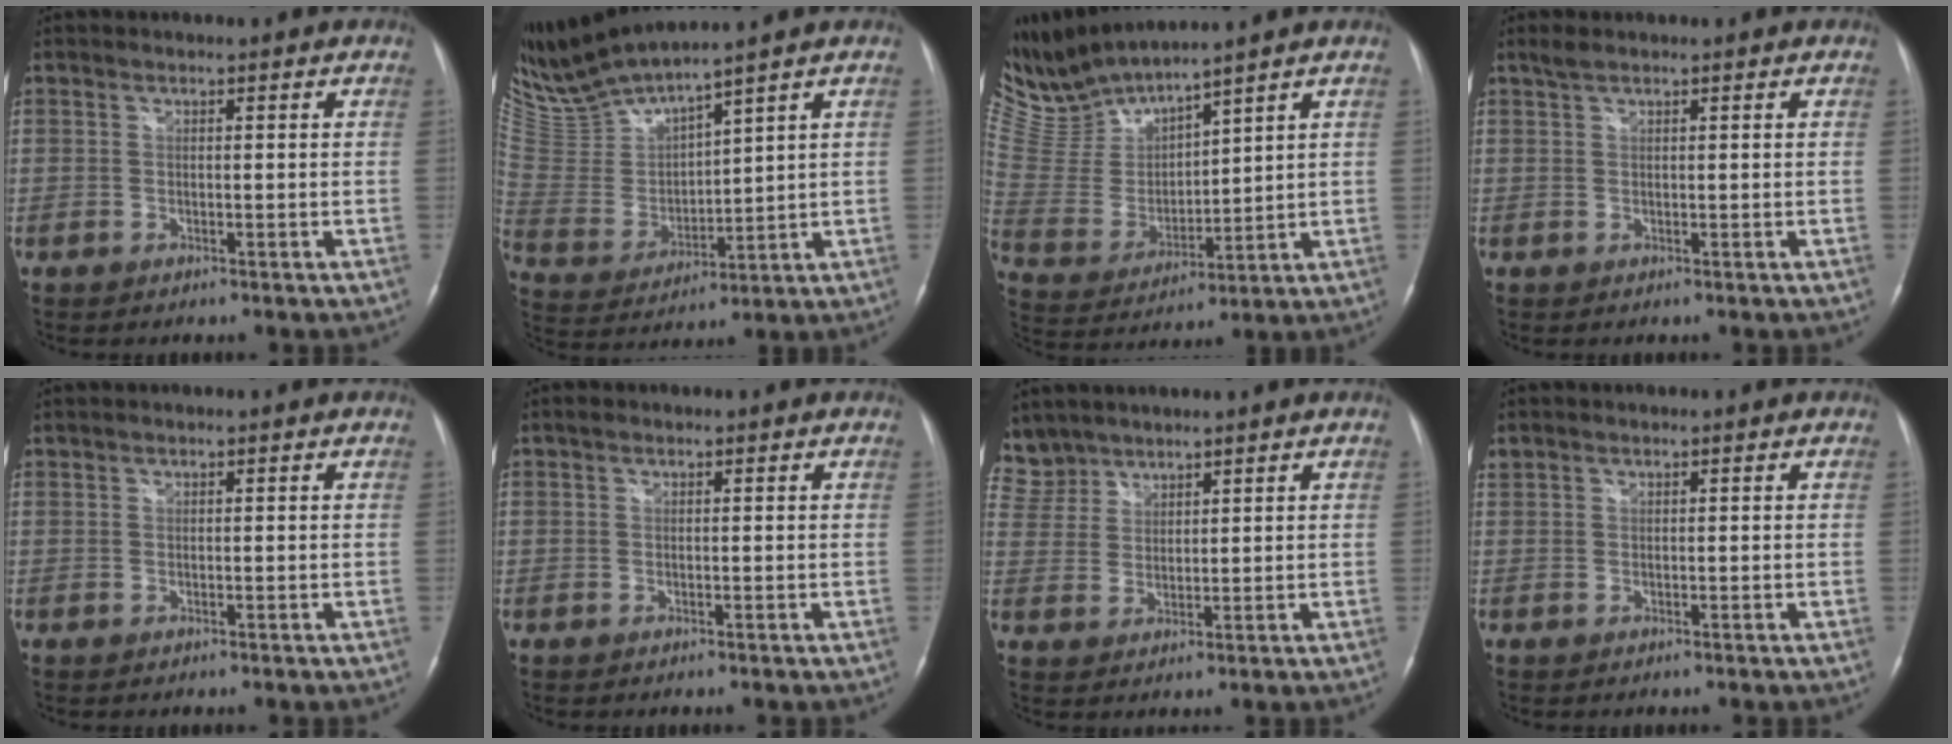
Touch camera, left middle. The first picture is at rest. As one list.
[{"total": 11.4, "force": [10.6, -0.3, 4.1], "torque": [-0.101, -0.005, 0.226]}, {"total": 10.1, "force": [10.0, -0.2, 1.7], "torque": [-0.069, -0.001, 0.227]}, {"total": 1.4, "force": [1.2, 0.3, 0.7], "torque": [-0.021, 0.010, 0.028]}, {"total": 0.0}, {"total": 0.5, "force": [0.4, 0.2, 0.2], "torque": [-0.006, 0.010, 0.007]}, {"total": 6.8, "force": [6.0, 3.2, -0.2], "torque": [0.001, 0.010, 0.129]}, {"total": 0.7, "force": [0.6, 0.3, 0.0], "torque": [-0.005, 0.016, 0.014]}]